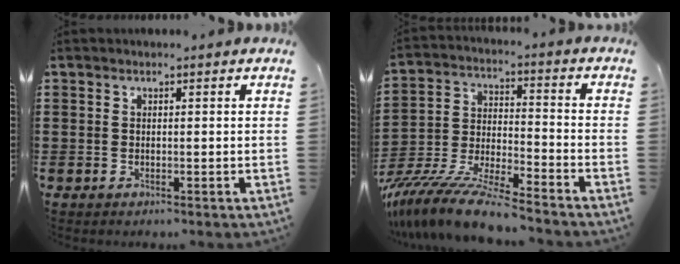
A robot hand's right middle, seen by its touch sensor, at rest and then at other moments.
{"total": 10.4, "force": [-9.8, 0.1, 3.8], "torque": [-0.081, 0.007, -0.198]}